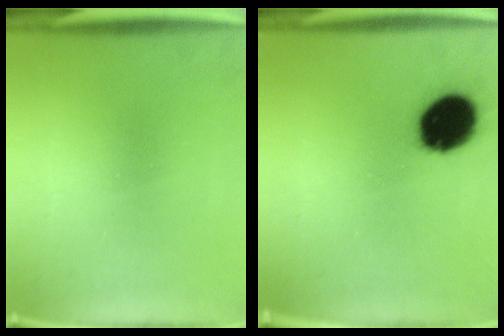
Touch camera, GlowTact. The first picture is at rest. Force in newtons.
{"total": 15.0}